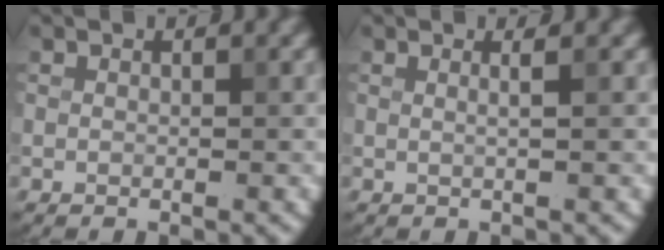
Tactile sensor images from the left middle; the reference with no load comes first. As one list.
[{"total": 1.7, "force": [0.4, 0.7, 1.5], "torque": [-0.016, 0.003, -0.009]}]